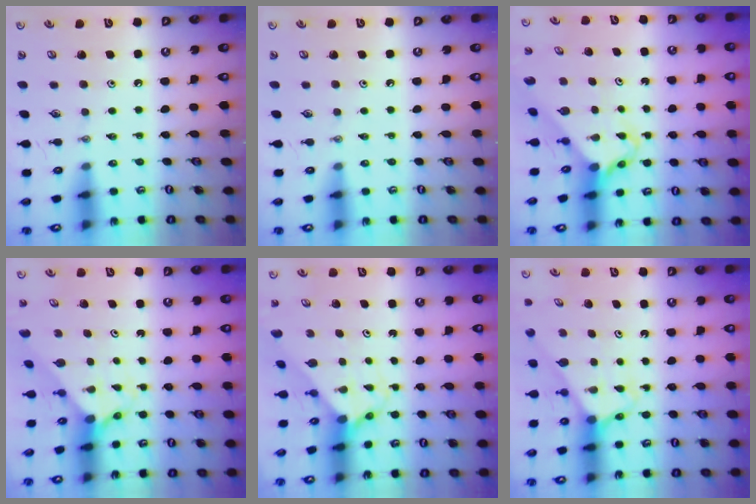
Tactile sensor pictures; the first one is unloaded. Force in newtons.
{"total": 0.0}
{"total": 2.6, "press": 2.6, "slide": 0.3}
{"total": 1.8, "press": 1.8, "slide": 0.1}
{"total": 3.0, "press": 3.0, "slide": 0.2}
{"total": 2.7, "press": 2.7, "slide": 0.1}